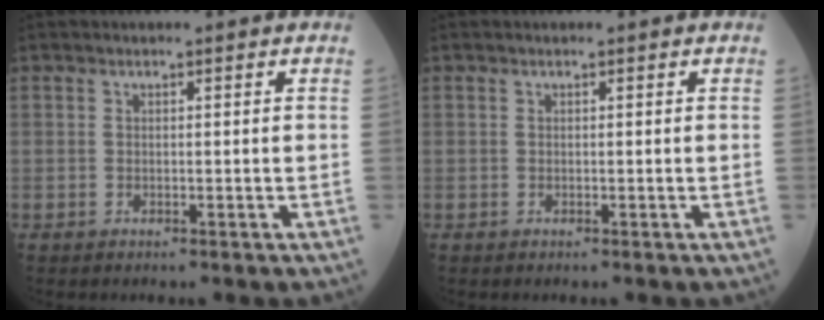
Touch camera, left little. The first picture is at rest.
{"total": 0.0}